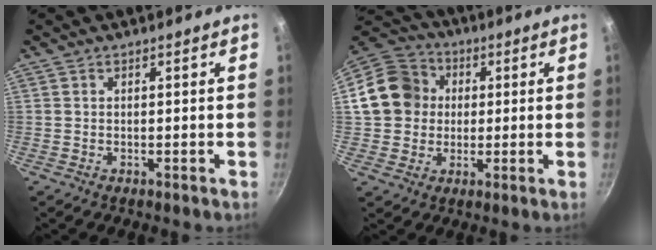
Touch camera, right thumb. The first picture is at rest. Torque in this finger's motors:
{"motor_torque": [-0.49, 0.61, 0.55, -0.60, 0.06]}